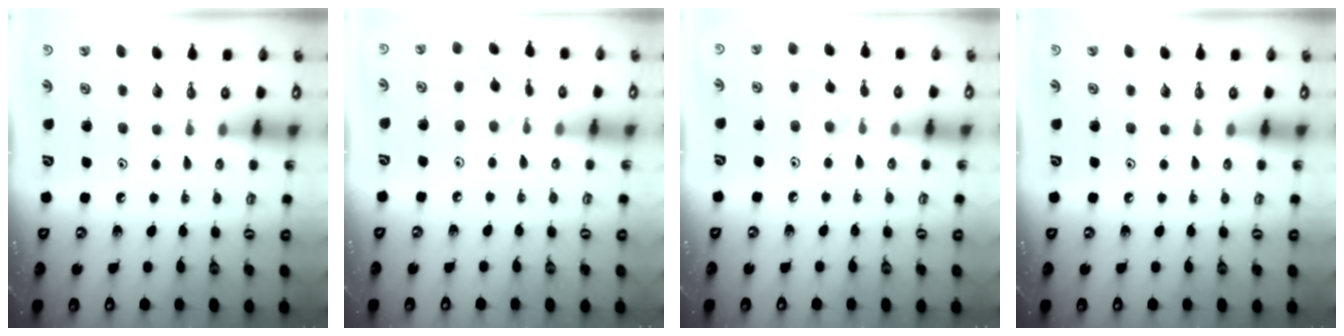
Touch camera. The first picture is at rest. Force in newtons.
{"total": 7.0, "press": 7.0, "slide": 1.0}
{"total": 6.8, "press": 6.7, "slide": 0.8}
{"total": 0.0}